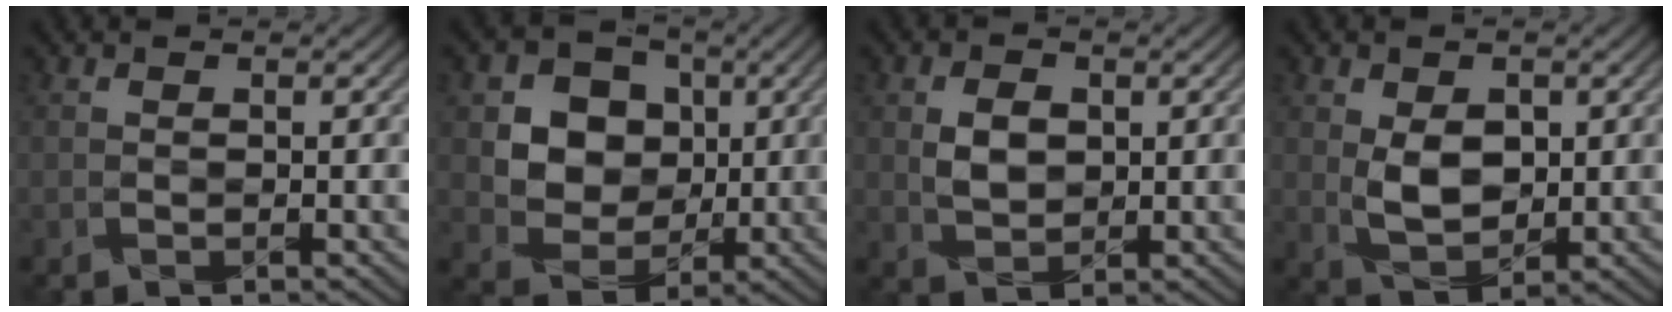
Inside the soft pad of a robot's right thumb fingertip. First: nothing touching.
{"total": 8.1, "force": [2.1, 7.2, 3.1], "torque": [-0.088, -0.003, 0.046]}
{"total": 3.5, "force": [0.8, 2.6, 2.2], "torque": [-0.048, -0.003, 0.017]}
{"total": 4.8, "force": [0.6, 3.3, 3.3], "torque": [-0.067, -0.009, 0.021]}